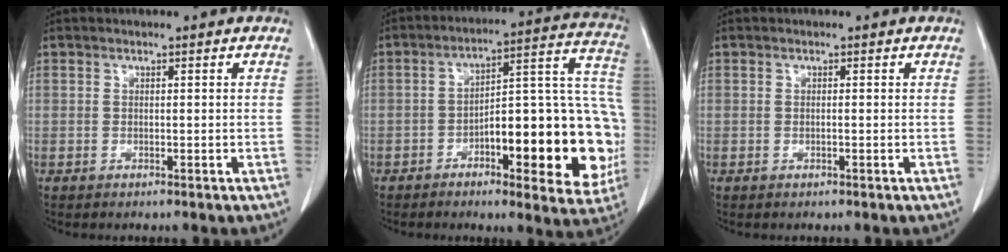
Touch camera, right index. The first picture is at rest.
{"total": 22.5, "force": [-5.6, 6.3, 20.9], "torque": [-0.207, 0.039, -0.061]}
{"total": 0.0}